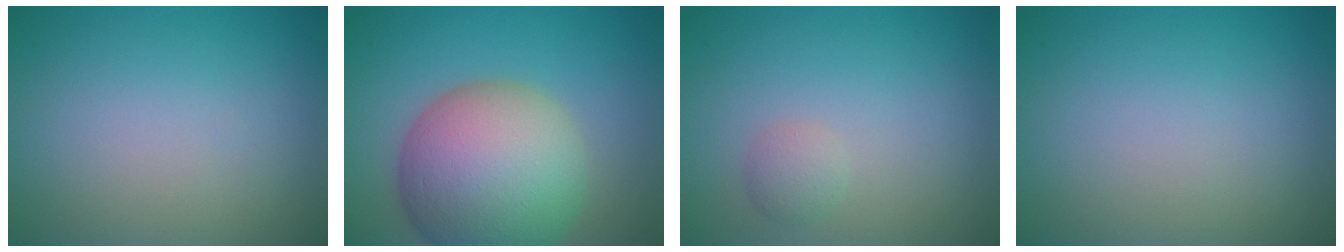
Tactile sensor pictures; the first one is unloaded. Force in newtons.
{"total": 12.4, "press": 12.4, "slide": 0.7}
{"total": 1.3, "press": 1.3, "slide": 0.2}
{"total": 0.0}